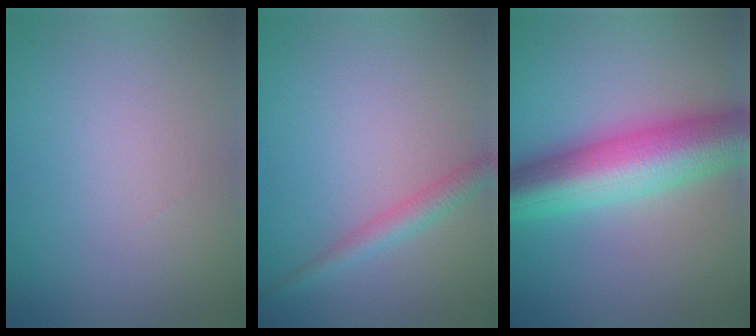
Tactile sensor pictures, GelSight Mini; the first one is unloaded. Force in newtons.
{"total": 2.2, "press": 2.2, "slide": 0.1}
{"total": 10.3, "press": 10.3, "slide": 0.2}